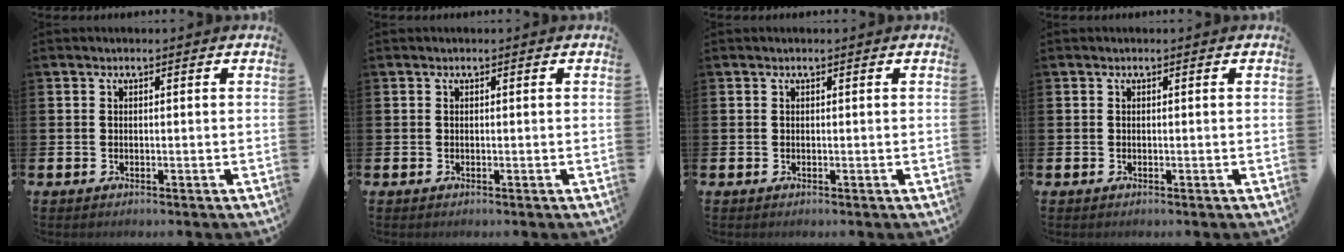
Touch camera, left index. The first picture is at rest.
{"total": 0.0}
{"total": 0.0}
{"total": 0.0}